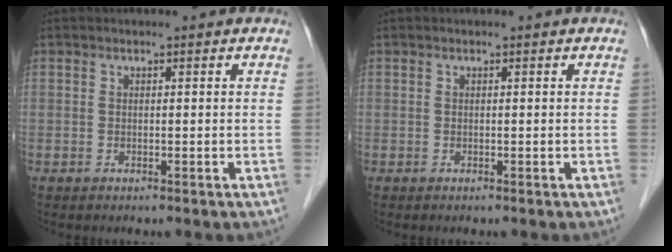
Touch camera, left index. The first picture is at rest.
{"total": 0.0}